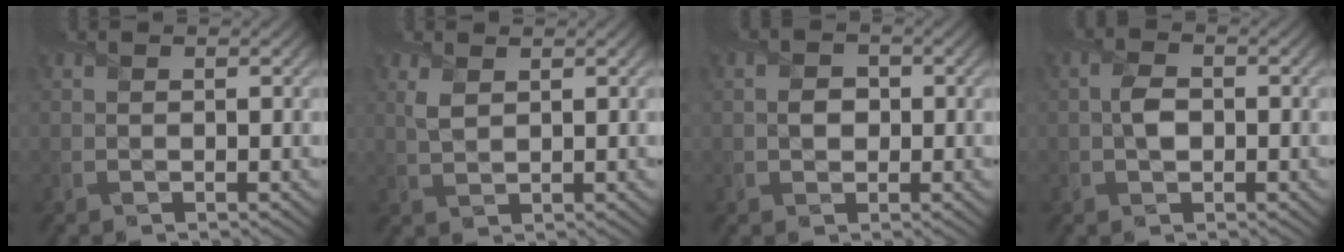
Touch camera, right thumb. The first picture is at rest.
{"total": 2.0, "force": [1.1, 0.9, 1.3], "torque": [-0.039, 0.001, 0.026]}
{"total": 1.7, "force": [-0.3, 1.6, 0.7], "torque": [-0.011, -0.006, -0.010]}
{"total": 2.4, "force": [-0.3, 1.6, 1.7], "torque": [-0.036, 0.001, -0.007]}